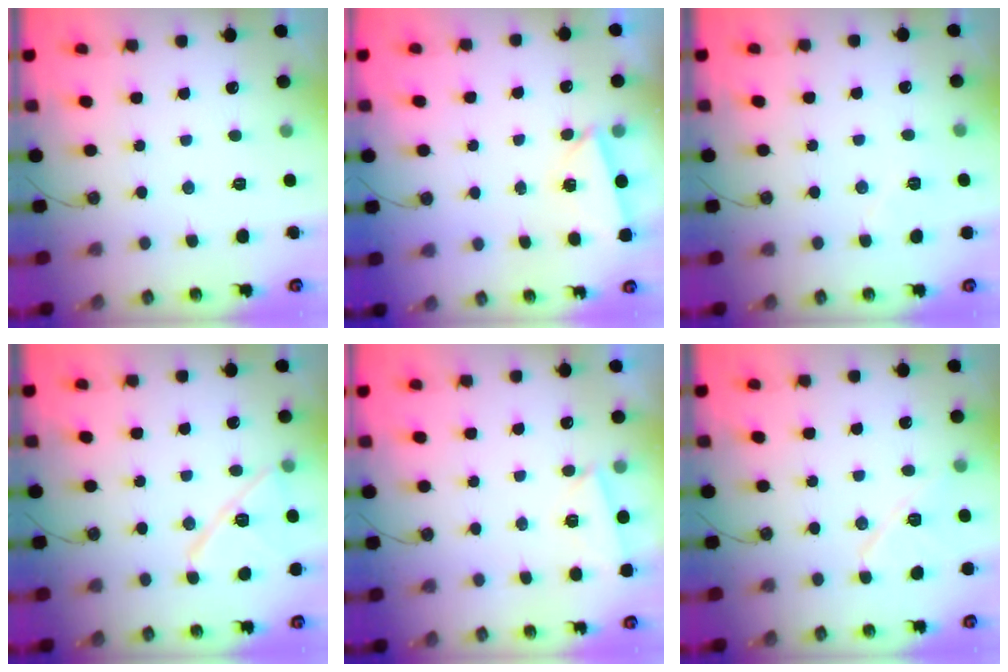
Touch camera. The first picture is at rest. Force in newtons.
{"total": 3.0, "press": 2.4, "slide": 1.7}
{"total": 5.0, "press": 4.4, "slide": 2.3}
{"total": 12.7, "press": 12.7, "slide": 1.4}
{"total": 3.1, "press": 2.4, "slide": 1.9}
{"total": 9.6, "press": 9.6, "slide": 0.9}